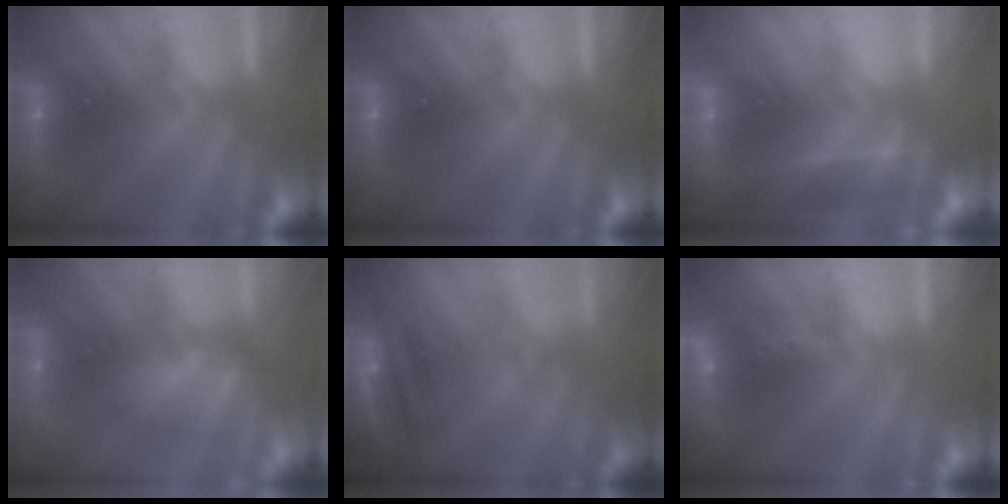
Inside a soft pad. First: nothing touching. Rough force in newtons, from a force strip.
{"total": 0.0}
{"total": 2.2}
{"total": 7.8}
{"total": 4.7}
{"total": 1.2}